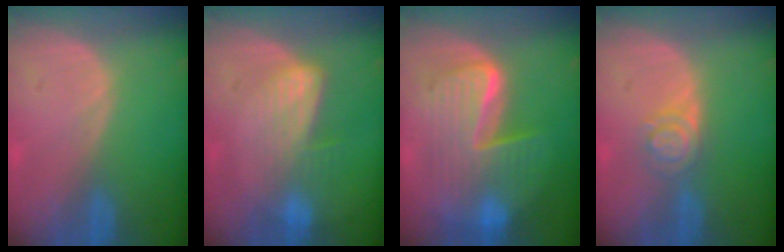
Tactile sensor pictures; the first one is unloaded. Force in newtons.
{"total": 7.0, "press": 6.1, "slide": 3.5}
{"total": 10.2, "press": 10.2, "slide": 0.9}
{"total": 4.2, "press": 3.8, "slide": 1.7}